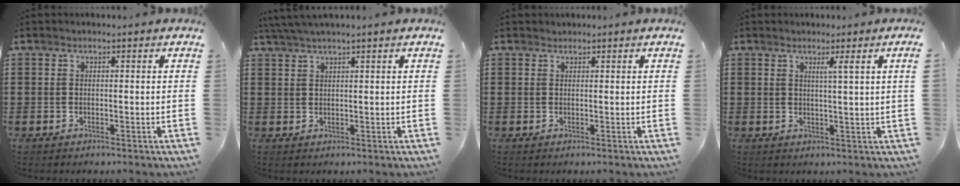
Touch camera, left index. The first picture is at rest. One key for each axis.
{"total": 2.2, "fx": 1.9, "fy": -0.2, "fz": 1.1, "tx": -0.025, "ty": 0.002, "tz": 0.036}
{"total": 0.6, "fx": 0.6, "fy": 0.2, "fz": 0.0, "tx": -0.001, "ty": 0.001, "tz": 0.013}
{"total": 2.9, "fx": 1.4, "fy": -1.1, "fz": 2.3, "tx": -0.046, "ty": -0.011, "tz": 0.022}